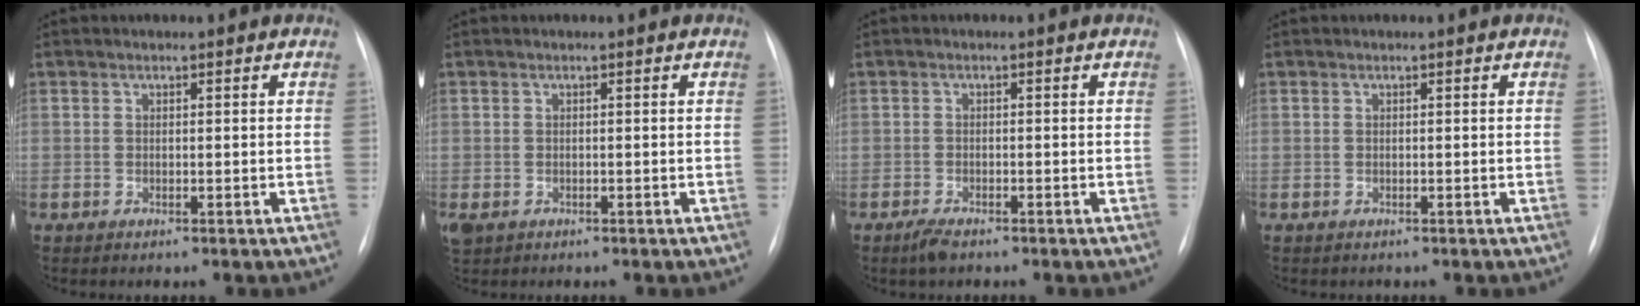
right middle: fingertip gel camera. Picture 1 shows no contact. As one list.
[{"total": 1.8, "force": [-0.7, 1.3, 1.0], "torque": [-0.022, -0.001, -0.003]}, {"total": 2.1, "force": [-1.6, 0.6, 1.2], "torque": [-0.033, -0.005, -0.027]}, {"total": 0.0}]